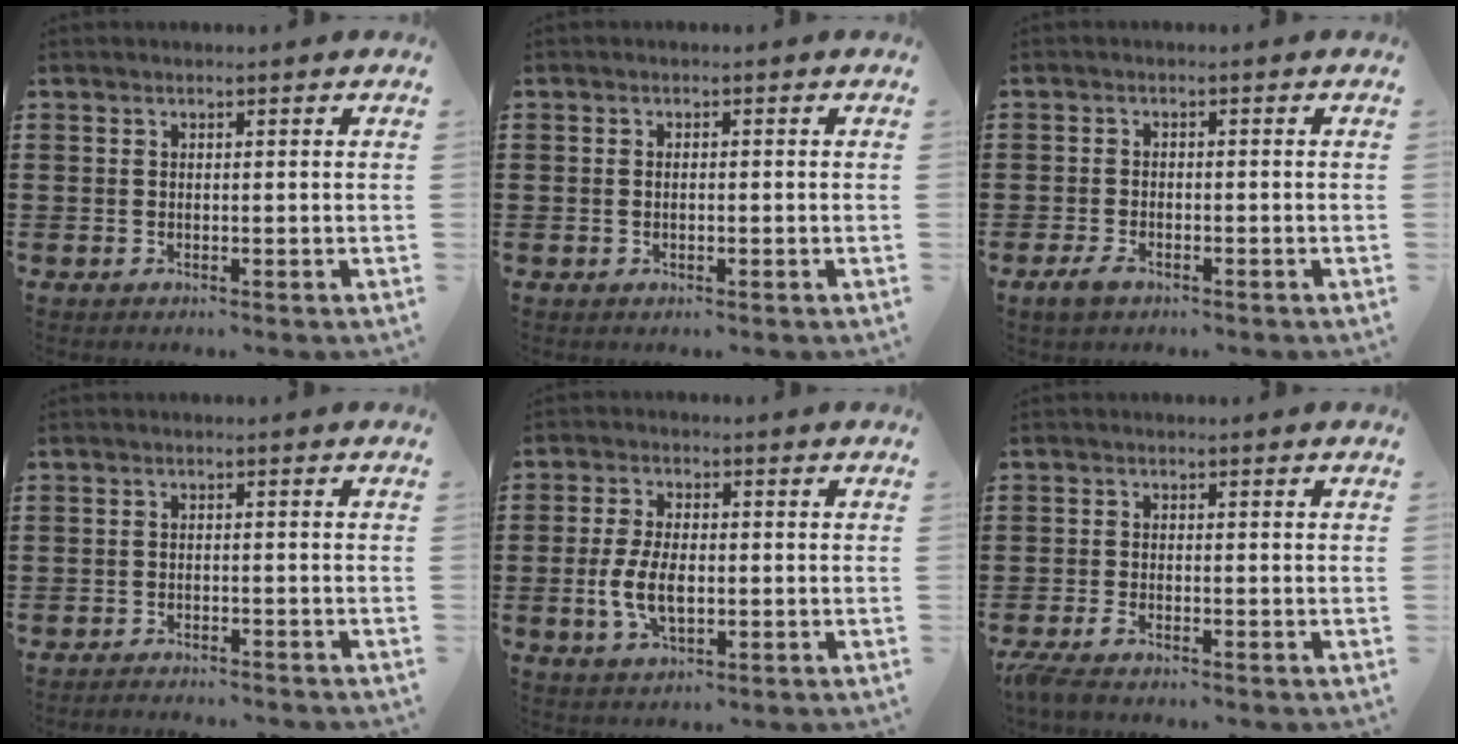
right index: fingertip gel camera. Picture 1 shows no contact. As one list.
[{"total": 1.0, "force": [-0.2, 0.4, 0.9], "torque": [-0.018, 0.001, -0.004]}, {"total": 2.1, "force": [-1.4, 1.0, 1.2], "torque": [-0.028, 0.000, -0.029]}, {"total": 1.8, "force": [-1.8, 0.0, -0.1], "torque": [-0.004, 0.001, -0.039]}, {"total": 6.6, "force": [-1.1, 3.3, 5.6], "torque": [-0.125, -0.002, -0.024]}, {"total": 2.0, "force": [-1.8, 0.3, 0.9], "torque": [-0.032, -0.002, -0.039]}]